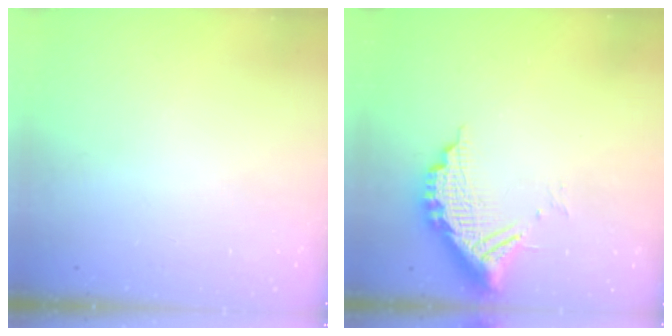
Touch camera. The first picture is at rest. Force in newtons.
{"total": 11.9, "press": 11.8, "slide": 1.1}